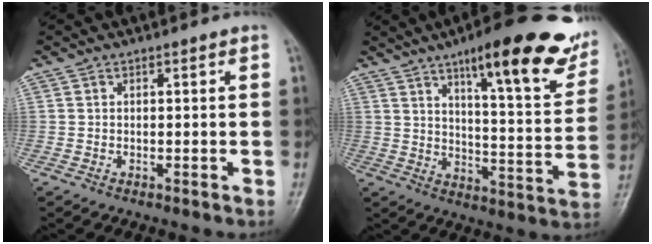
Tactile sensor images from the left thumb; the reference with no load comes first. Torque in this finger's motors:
{"motor_torque": [1.10, 1.08, 1.47, -1.30, 0.12]}